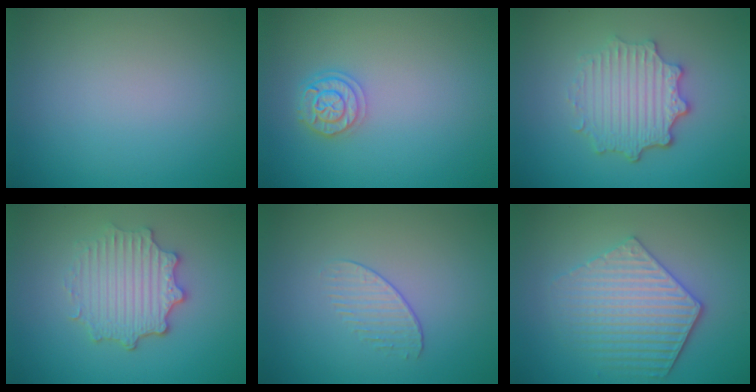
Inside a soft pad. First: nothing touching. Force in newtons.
{"total": 2.6, "press": 2.4, "slide": 1.0}
{"total": 4.9, "press": 3.8, "slide": 3.0}
{"total": 4.4, "press": 3.6, "slide": 2.5}
{"total": 1.2, "press": 0.6, "slide": 1.0}
{"total": 4.6, "press": 4.0, "slide": 2.2}